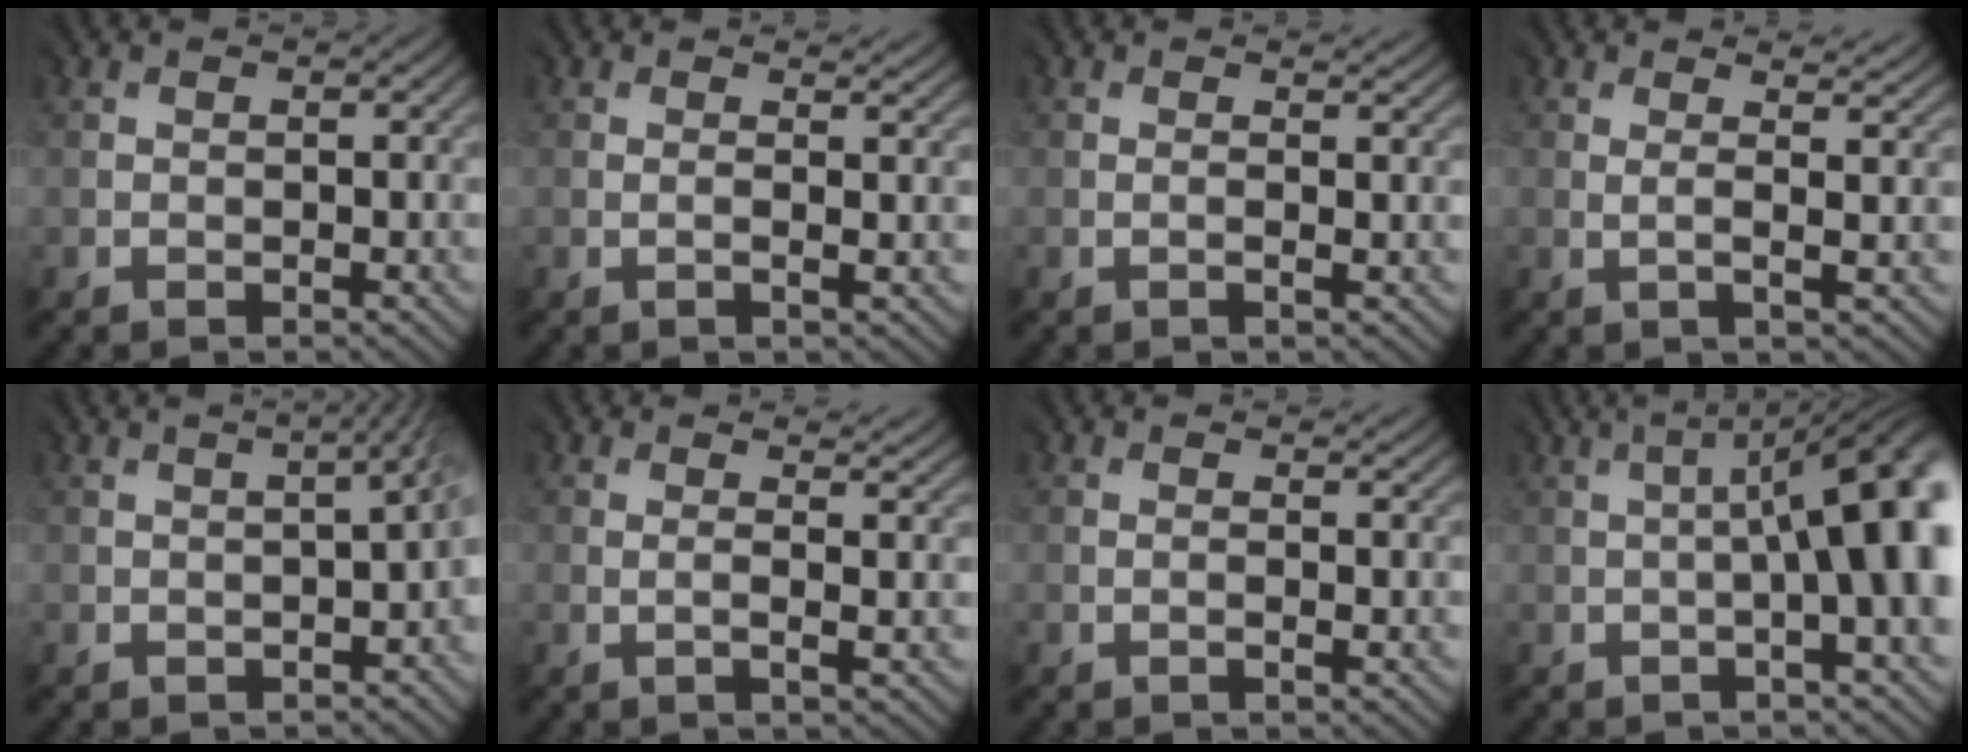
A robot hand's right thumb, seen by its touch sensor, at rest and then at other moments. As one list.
[{"total": 1.9, "force": [0.6, 0.3, 1.8], "torque": [-0.032, 0.003, 0.010]}, {"total": 1.4, "force": [0.5, 0.1, 1.3], "torque": [-0.025, 0.001, 0.008]}, {"total": 3.7, "force": [1.4, 0.8, 3.3], "torque": [-0.044, 0.008, 0.020]}, {"total": 5.6, "force": [-0.5, 2.2, 5.2], "torque": [-0.030, 0.009, -0.012]}, {"total": 2.9, "force": [0.9, 0.7, 2.7], "torque": [-0.039, 0.008, 0.012]}, {"total": 1.0, "force": [0.4, 0.0, 0.9], "torque": [-0.019, 0.000, 0.007]}, {"total": 13.9, "force": [0.6, 4.6, 13.1], "torque": [-0.138, 0.009, 0.006]}]